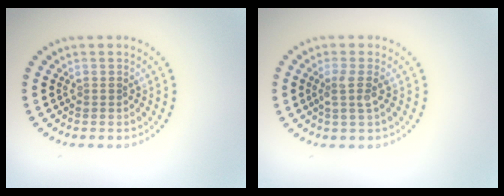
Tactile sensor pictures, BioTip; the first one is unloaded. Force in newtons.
{"total": 1.8, "press": 1.4, "slide": 1.2}